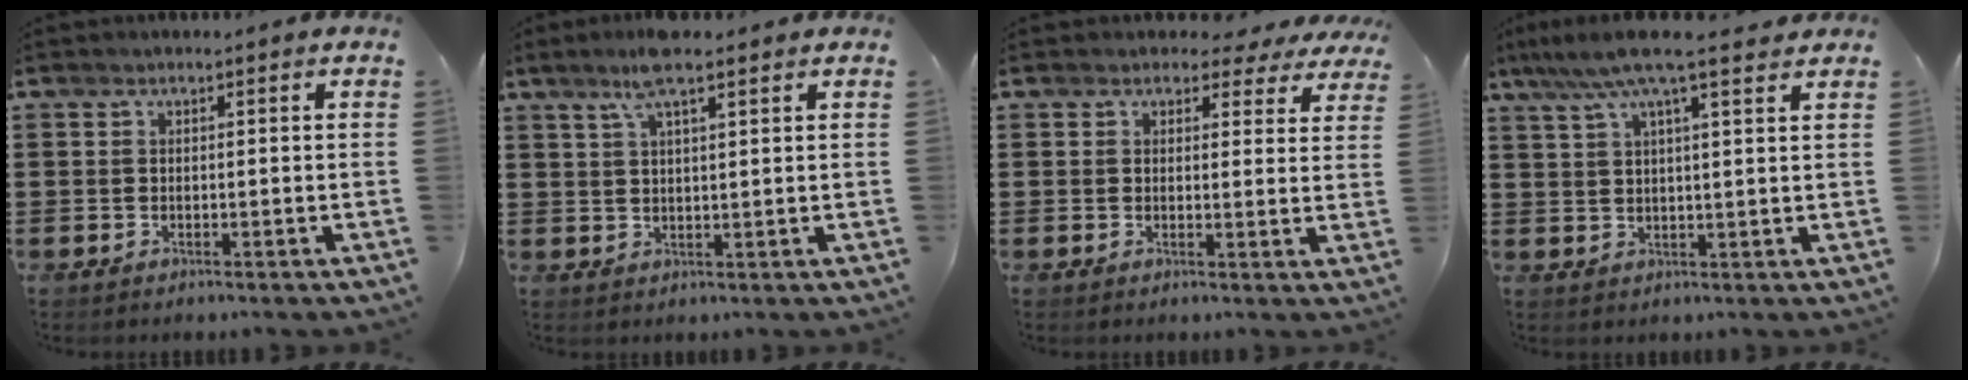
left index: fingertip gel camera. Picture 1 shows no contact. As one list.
[{"total": 5.5, "force": [3.6, 0.9, 4.1], "torque": [-0.087, 0.008, 0.063]}, {"total": 2.8, "force": [2.3, 1.4, 0.9], "torque": [-0.020, -0.002, 0.039]}, {"total": 7.7, "force": [5.8, 0.7, 5.0], "torque": [-0.112, -0.011, 0.102]}]